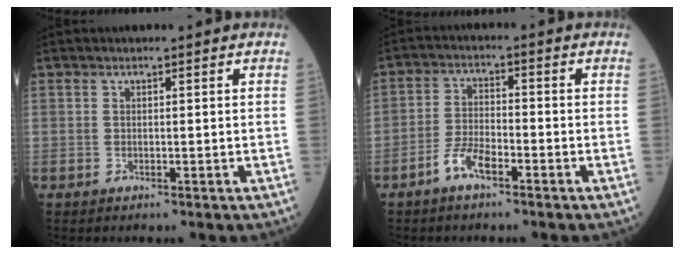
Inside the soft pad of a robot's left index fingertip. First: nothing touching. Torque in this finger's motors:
{"motor_torque": [0.52, 0.36, 0.09, 0.03]}